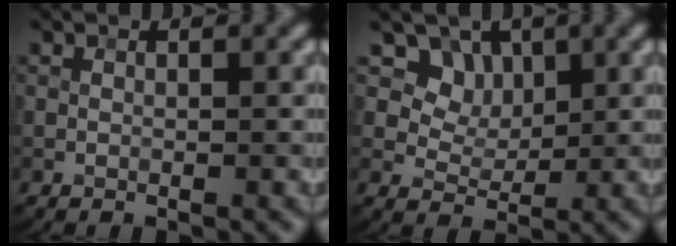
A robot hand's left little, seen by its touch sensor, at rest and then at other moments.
{"total": 7.2, "force": [3.6, 5.3, 3.1], "torque": [-0.055, -0.006, 0.068]}